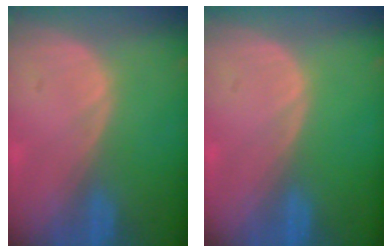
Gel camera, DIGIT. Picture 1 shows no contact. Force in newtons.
{"total": 0.0}